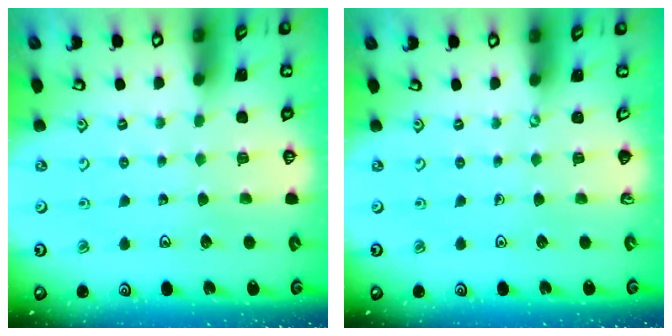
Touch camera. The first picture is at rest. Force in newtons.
{"total": 0.0}